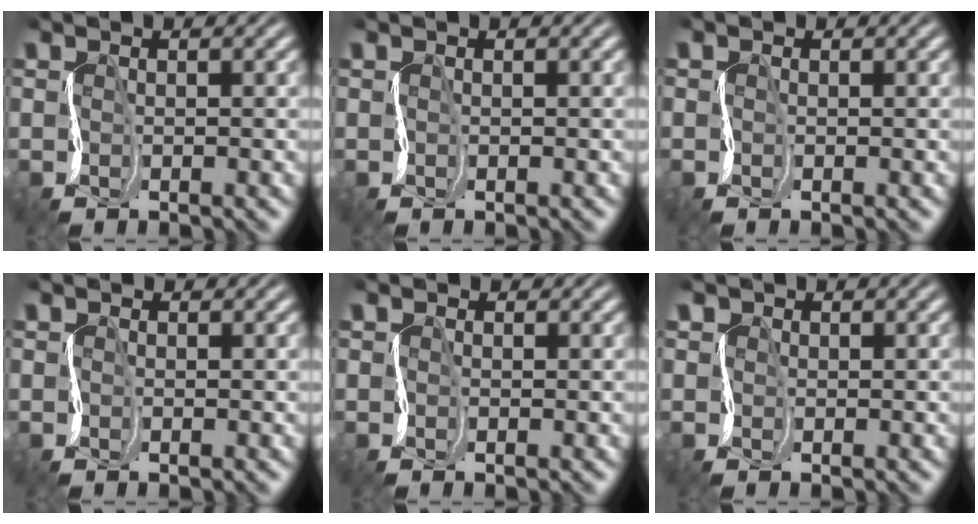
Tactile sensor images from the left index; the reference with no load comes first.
{"total": 0.0}
{"total": 0.0}
{"total": 0.6, "force": [0.3, 0.5, 0.1], "torque": [-0.006, 0.002, -0.008]}
{"total": 0.9, "force": [0.4, 0.8, 0.3], "torque": [-0.009, 0.004, -0.011]}
{"total": 1.4, "force": [0.4, 1.2, 0.5], "torque": [-0.005, 0.011, -0.009]}